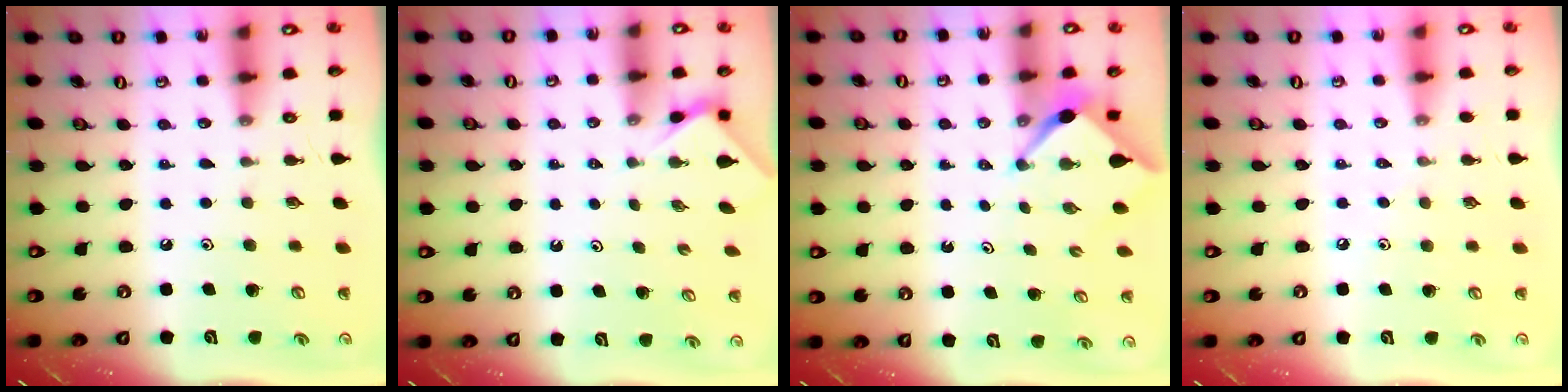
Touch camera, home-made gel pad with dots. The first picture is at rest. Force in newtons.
{"total": 1.9, "press": 1.9, "slide": 0.3}
{"total": 2.6, "press": 2.6, "slide": 0.2}
{"total": 2.5, "press": 2.5, "slide": 0.5}